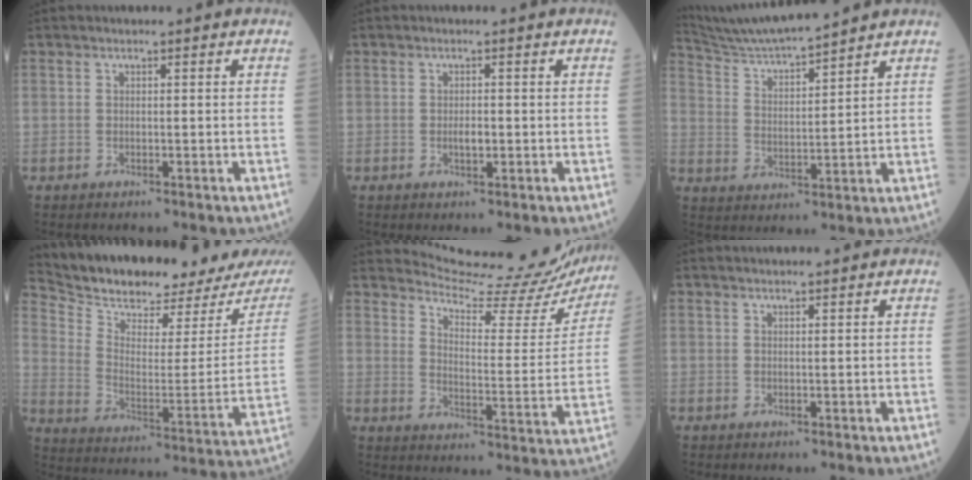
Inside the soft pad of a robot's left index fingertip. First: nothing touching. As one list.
[{"total": 1.5, "force": [-0.6, 0.5, 1.2], "torque": [-0.025, -0.006, -0.010]}, {"total": 10.5, "force": [10.0, -1.1, 3.3], "torque": [-0.074, 0.012, 0.188]}, {"total": 19.9, "force": [18.4, 2.6, 7.0], "torque": [-0.133, -0.059, 0.277]}, {"total": 19.7, "force": [19.2, 1.5, 3.9], "torque": [-0.062, -0.098, 0.230]}, {"total": 2.5, "force": [2.3, -0.2, 1.0], "torque": [-0.010, 0.018, 0.035]}]